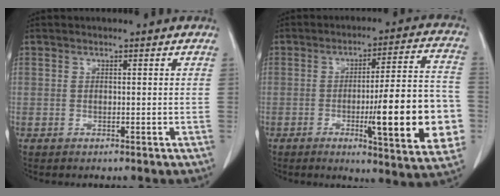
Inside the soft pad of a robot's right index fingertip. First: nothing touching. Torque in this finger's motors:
{"motor_torque": [2.14, 0.00, 0.87, 0.21]}